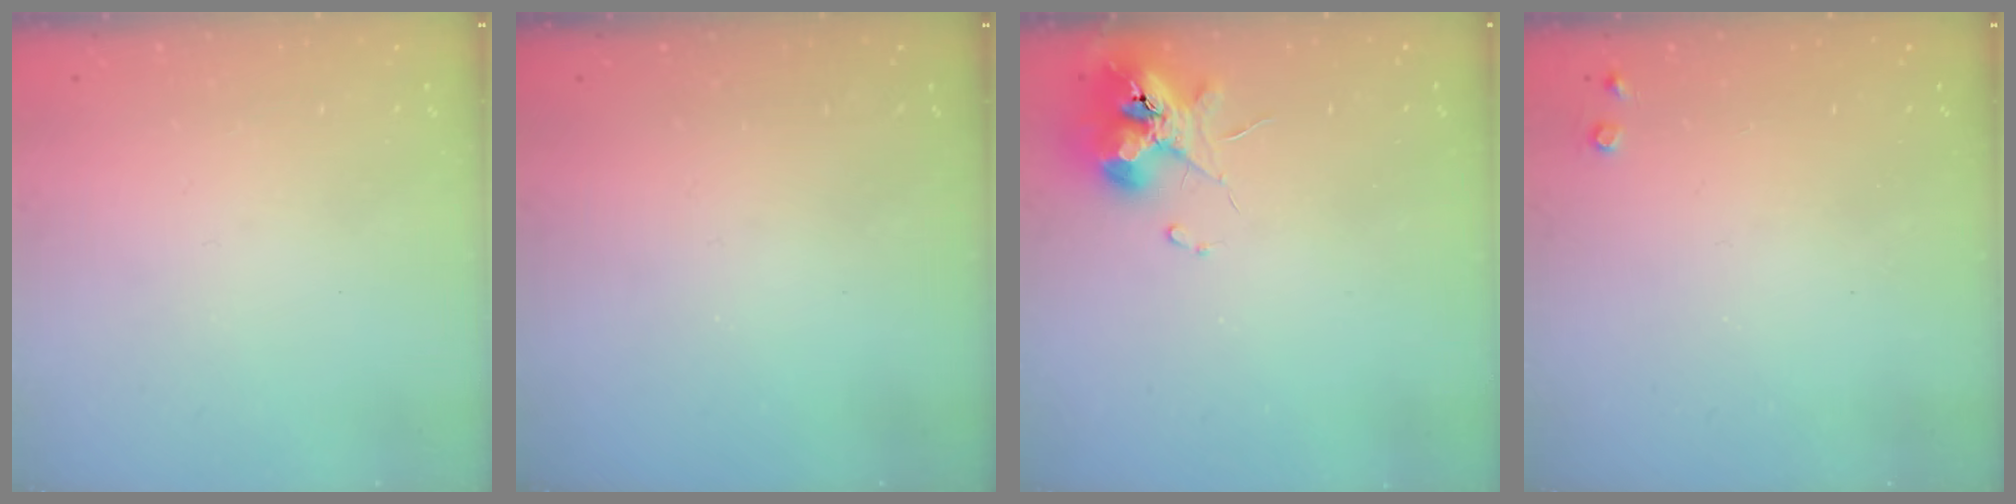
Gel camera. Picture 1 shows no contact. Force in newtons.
{"total": 0.0}
{"total": 11.3, "press": 11.2, "slide": 0.9}
{"total": 4.8, "press": 4.8, "slide": 0.4}